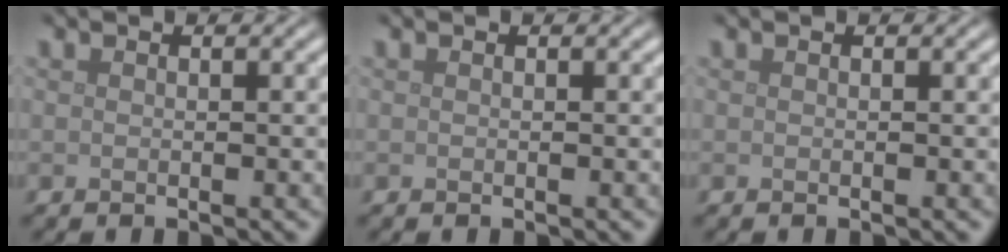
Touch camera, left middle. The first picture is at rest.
{"total": 0.0}
{"total": 0.0}